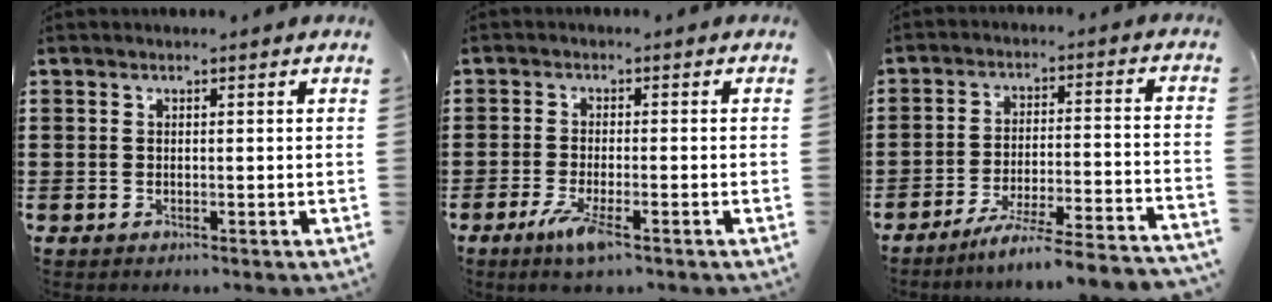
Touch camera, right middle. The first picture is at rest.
{"total": 4.4, "force": [-2.3, 0.8, 3.7], "torque": [-0.077, -0.011, -0.042]}
{"total": 6.8, "force": [-6.0, -1.0, 2.9], "torque": [-0.047, -0.016, -0.118]}